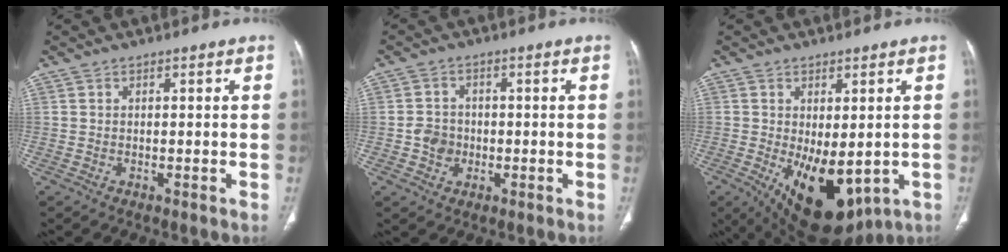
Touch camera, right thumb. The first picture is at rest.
{"total": 4.1, "force": [-0.8, 3.7, 1.8], "torque": [-0.013, 0.007, -0.017]}
{"total": 14.3, "force": [-3.6, 7.5, 11.7], "torque": [-0.164, -0.019, -0.025]}